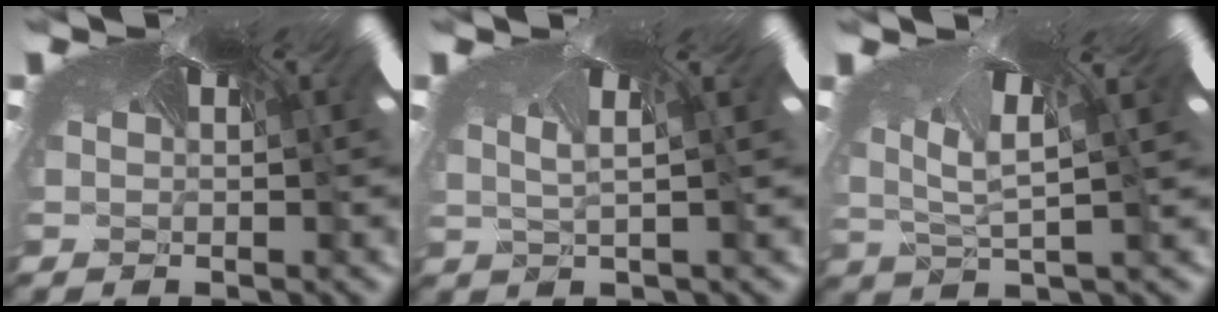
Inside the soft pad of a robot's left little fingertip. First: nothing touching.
{"total": 2.7, "force": [-2.6, 0.4, 0.8], "torque": [-0.030, -0.038, -0.022]}
{"total": 3.0, "force": [-3.0, -0.3, -0.1], "torque": [-0.035, -0.057, -0.021]}